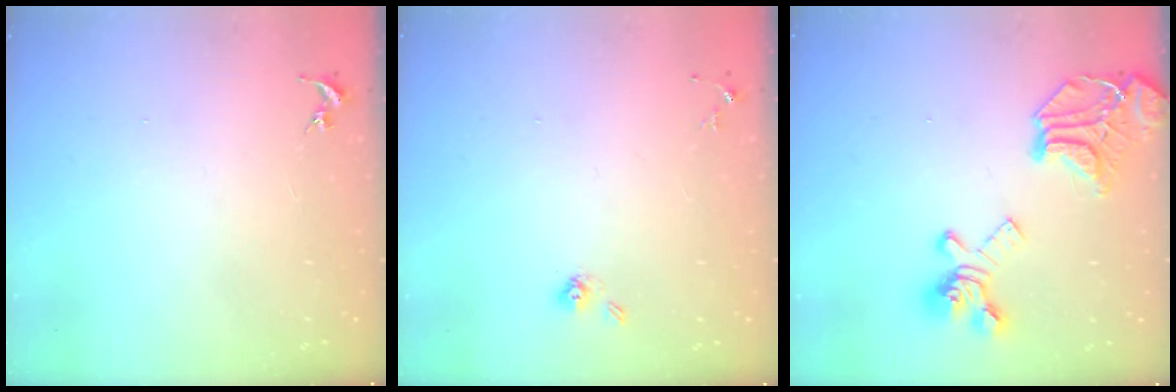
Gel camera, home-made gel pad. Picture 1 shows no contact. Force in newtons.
{"total": 5.4, "press": 5.2, "slide": 1.5}
{"total": 22.2, "press": 22.1, "slide": 2.3}